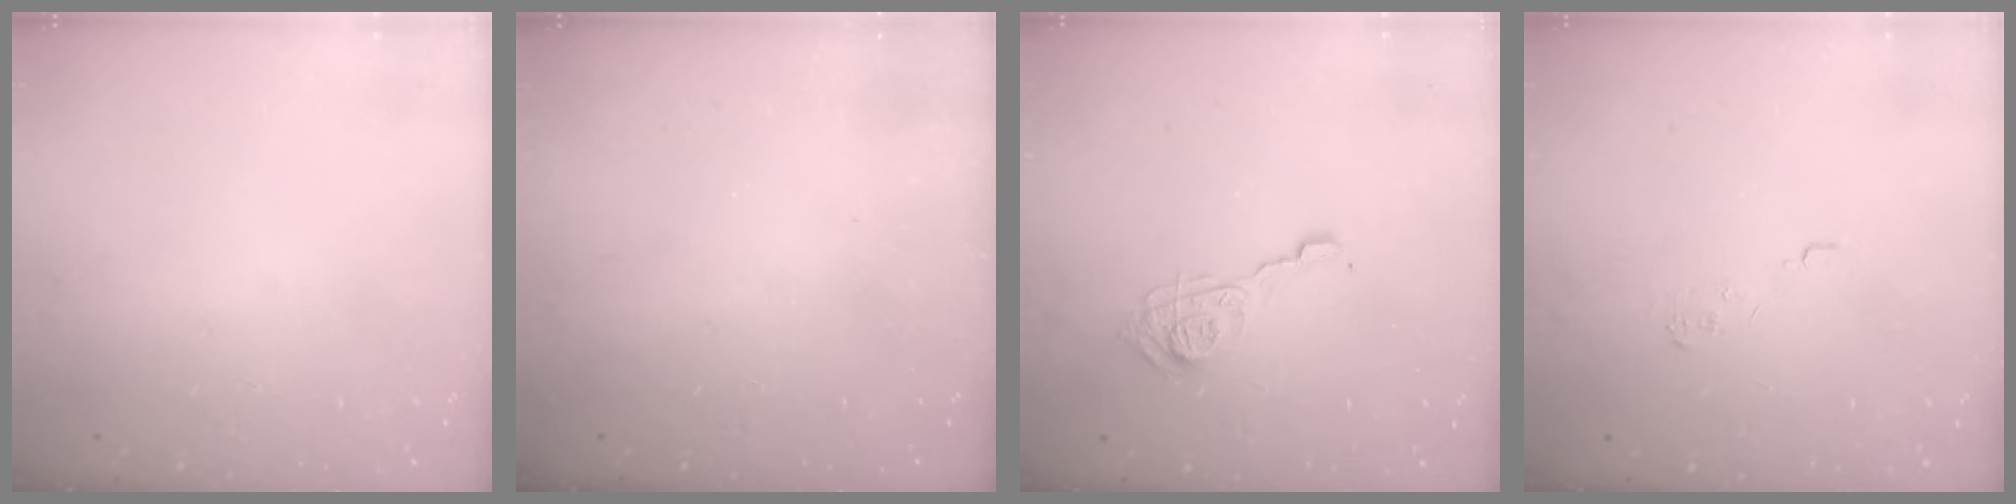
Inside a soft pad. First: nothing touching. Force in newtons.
{"total": 2.3, "press": 2.2, "slide": 0.8}
{"total": 10.4, "press": 10.4, "slide": 0.4}
{"total": 3.8, "press": 3.8, "slide": 0.5}